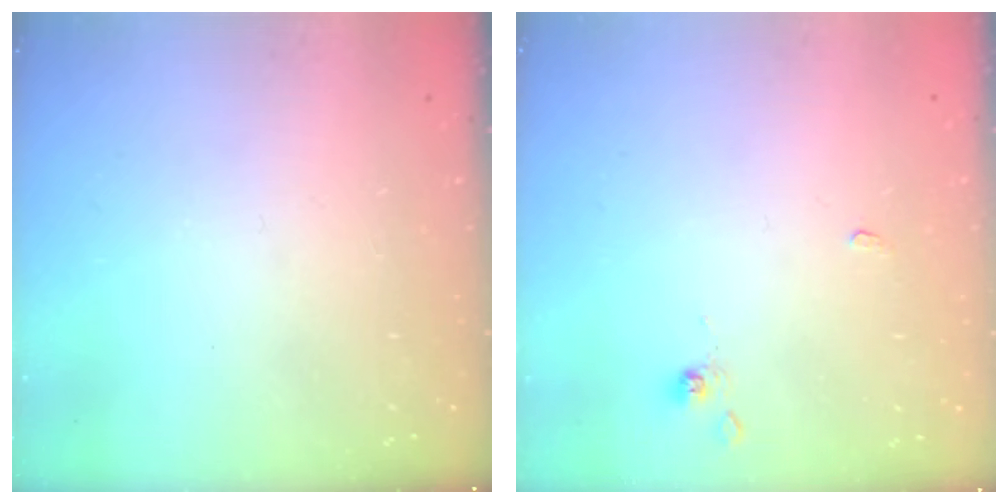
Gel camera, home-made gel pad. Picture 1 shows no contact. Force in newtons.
{"total": 0.0}